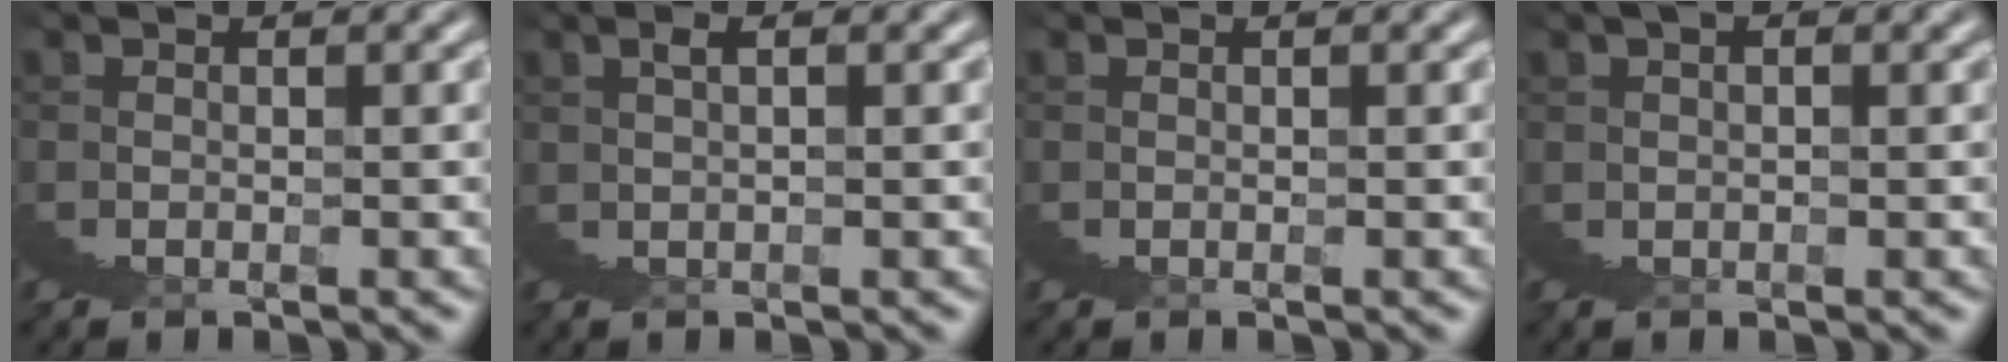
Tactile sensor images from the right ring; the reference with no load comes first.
{"total": 1.7, "force": [1.0, -0.4, 1.4], "torque": [-0.019, 0.009, 0.016]}
{"total": 0.0}
{"total": 1.4, "force": [0.8, 0.7, 0.9], "torque": [-0.016, 0.009, 0.009]}